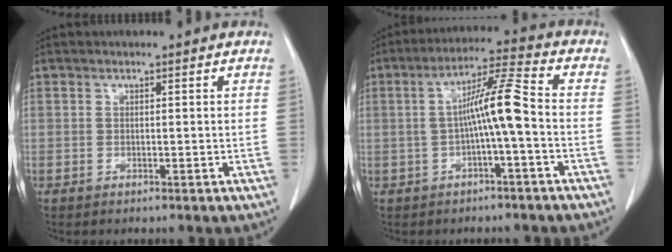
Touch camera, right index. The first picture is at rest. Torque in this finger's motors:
{"motor_torque": [1.10, -0.34, 0.59, 0.15]}